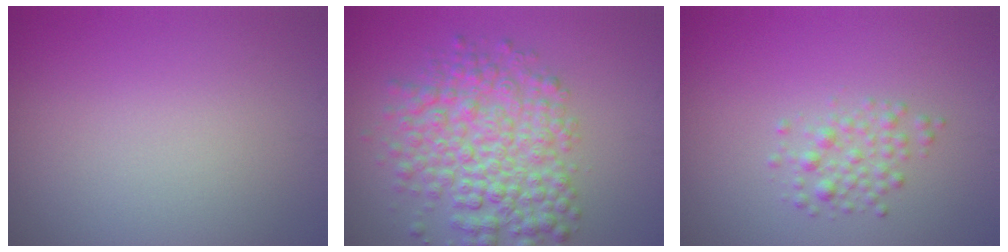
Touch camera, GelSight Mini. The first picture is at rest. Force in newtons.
{"total": 7.0, "press": 7.0, "slide": 0.1}
{"total": 1.9, "press": 1.9, "slide": 0.1}